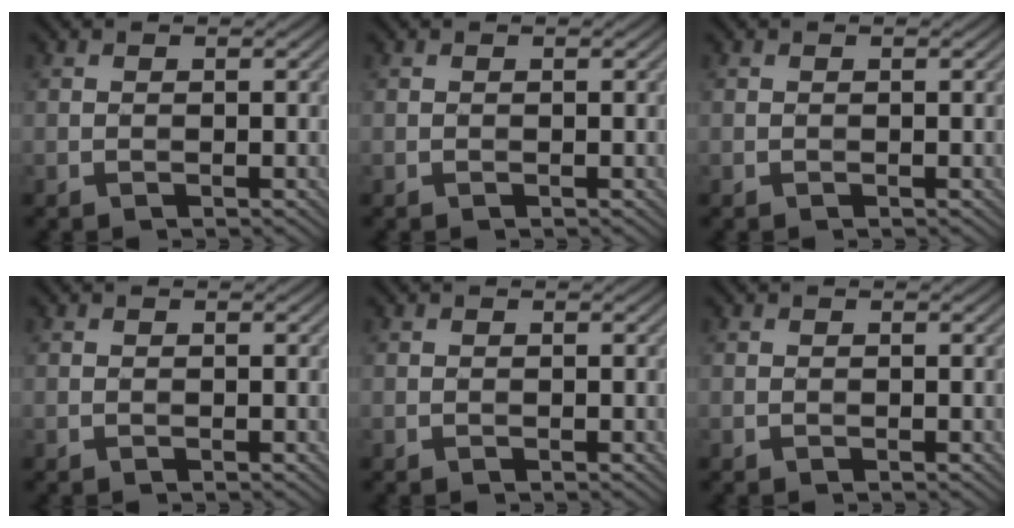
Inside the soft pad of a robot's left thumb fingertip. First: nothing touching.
{"total": 0.0}
{"total": 0.0}
{"total": 0.0}
{"total": 0.0}
{"total": 0.0}